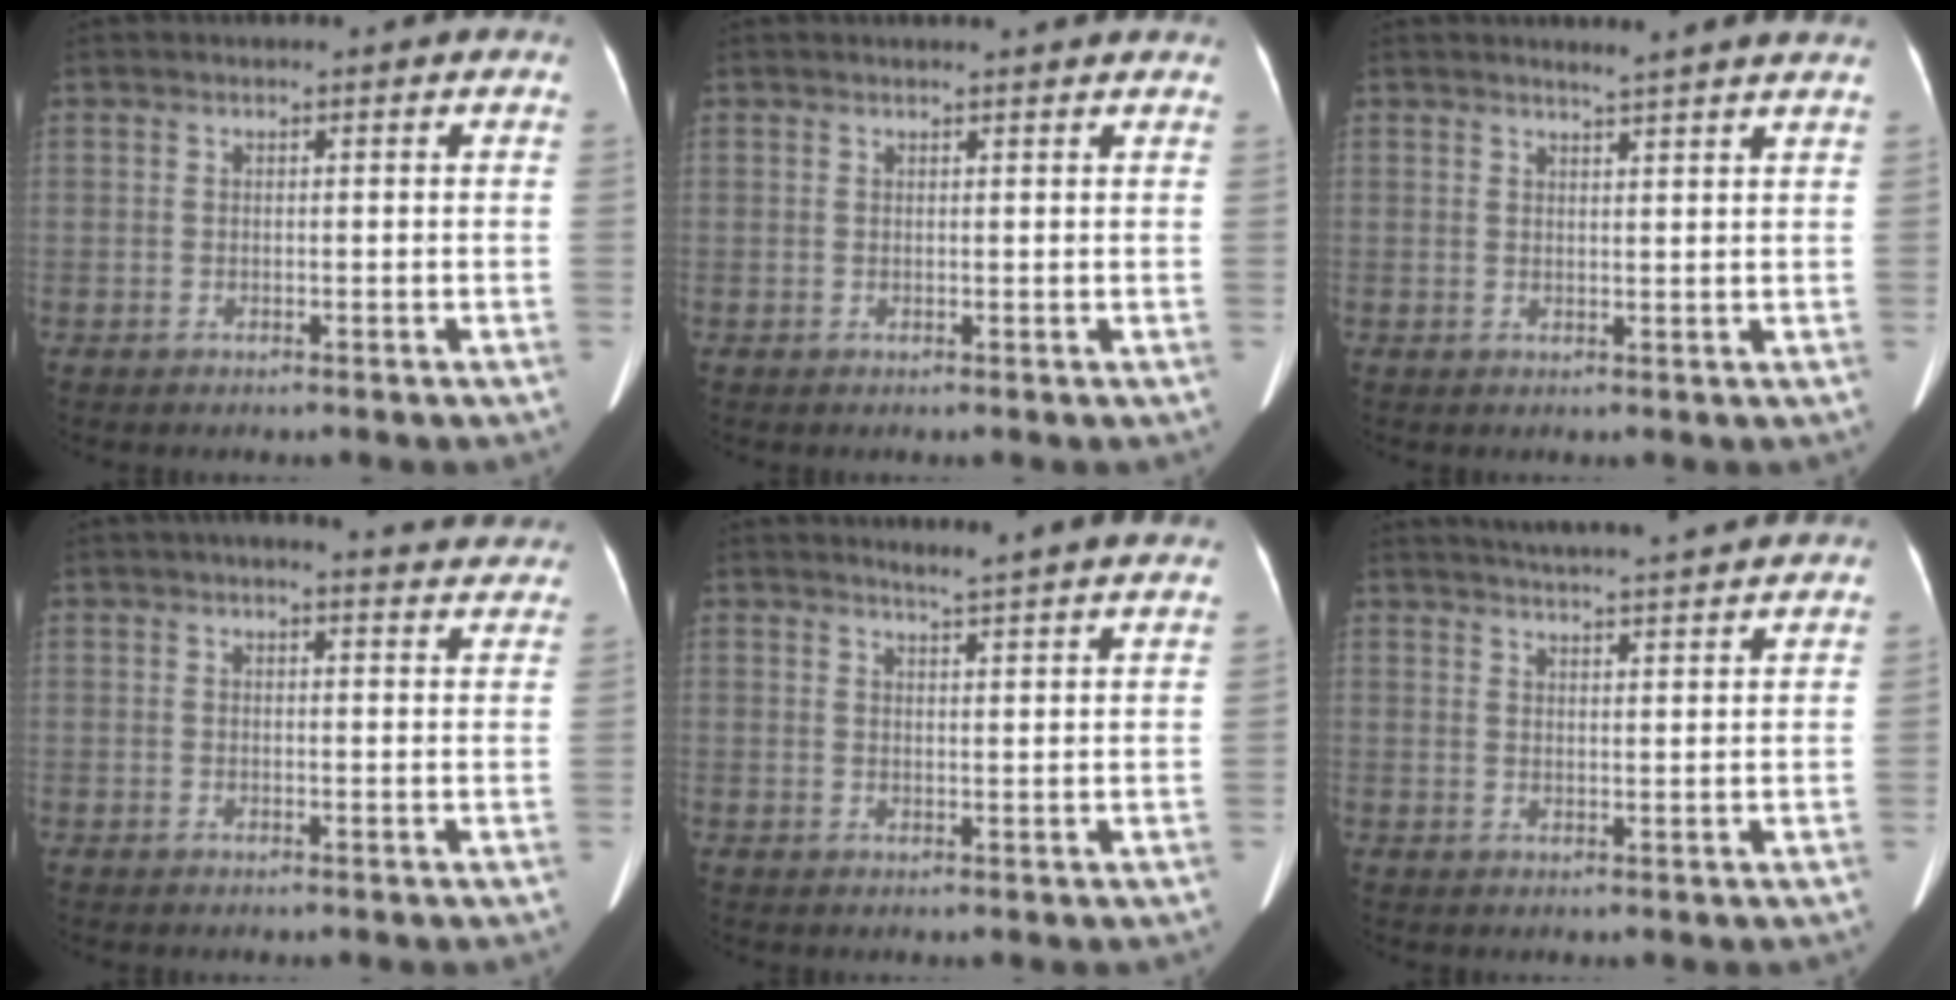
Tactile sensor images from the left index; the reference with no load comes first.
{"total": 3.2, "force": [3.1, 0.0, 0.9], "torque": [-0.014, 0.011, 0.031]}
{"total": 4.8, "force": [4.4, -0.8, 1.8], "torque": [-0.027, 0.001, 0.043]}
{"total": 9.4, "force": [8.7, 1.8, 3.3], "torque": [-0.021, 0.003, 0.074]}
{"total": 8.6, "force": [8.0, -0.7, 3.0], "torque": [-0.044, -0.005, 0.085]}
{"total": 14.0, "force": [13.0, 0.1, 5.2], "torque": [-0.085, 0.012, 0.169]}